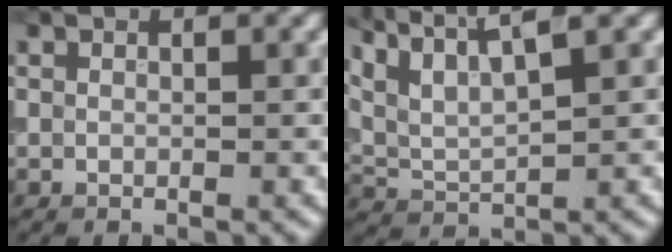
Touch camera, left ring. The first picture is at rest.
{"total": 6.8, "force": [4.7, 1.5, 4.6], "torque": [-0.096, 0.019, 0.076]}